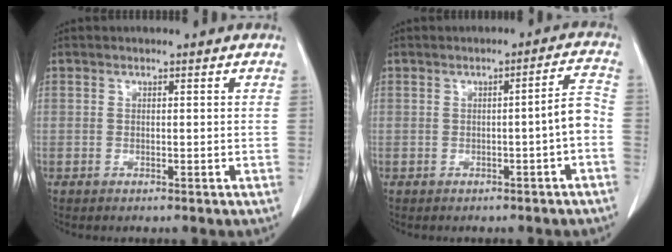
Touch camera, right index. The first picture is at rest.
{"total": 3.6, "force": [-1.2, -0.3, 3.4], "torque": [-0.042, 0.008, -0.019]}